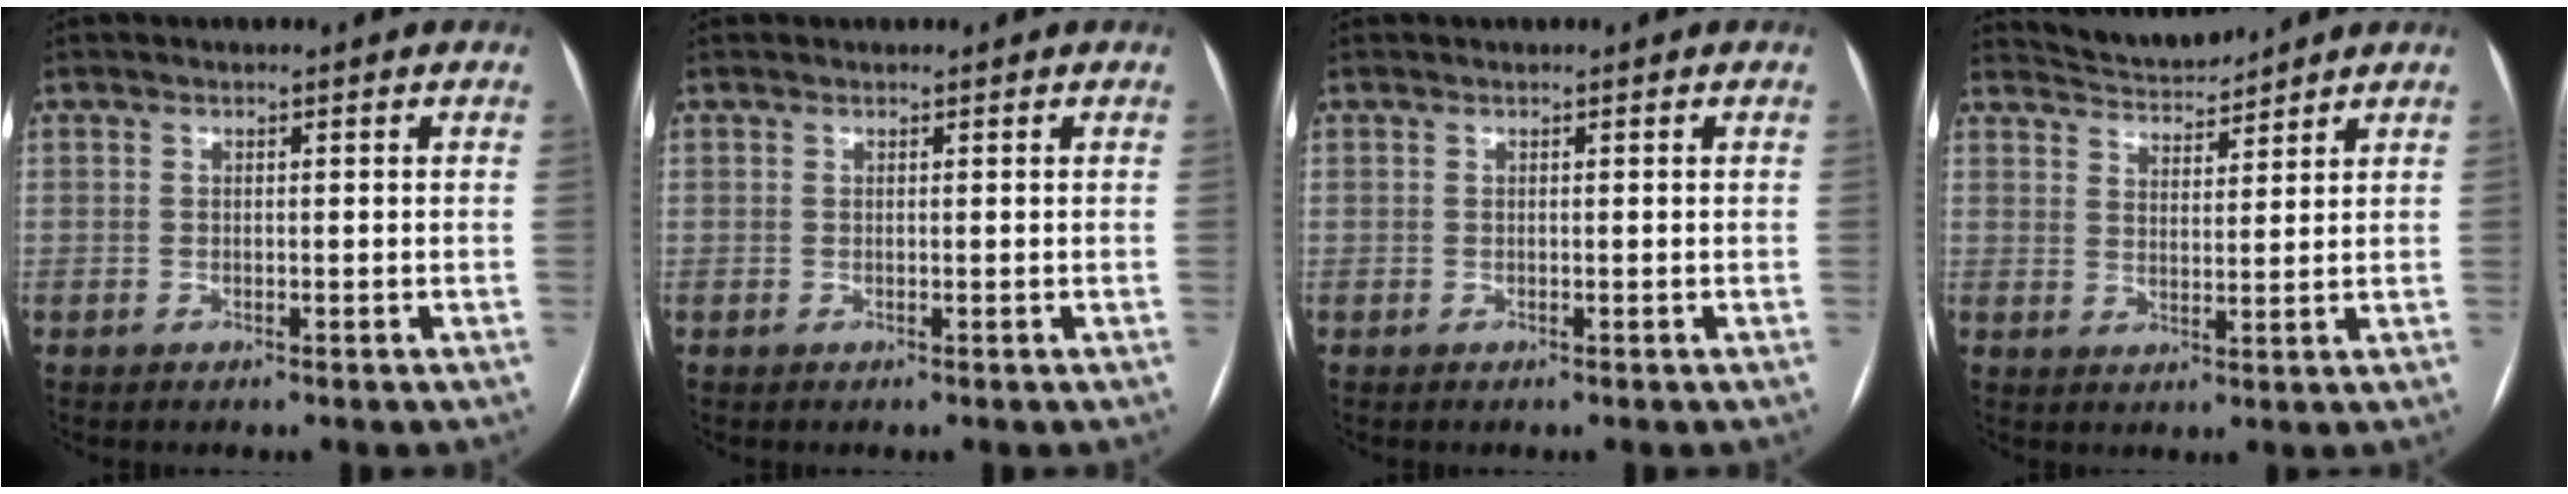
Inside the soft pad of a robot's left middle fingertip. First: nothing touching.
{"total": 0.0}
{"total": 0.0}
{"total": 5.7, "force": [5.7, 0.2, 0.1], "torque": [-0.012, 0.013, 0.102]}